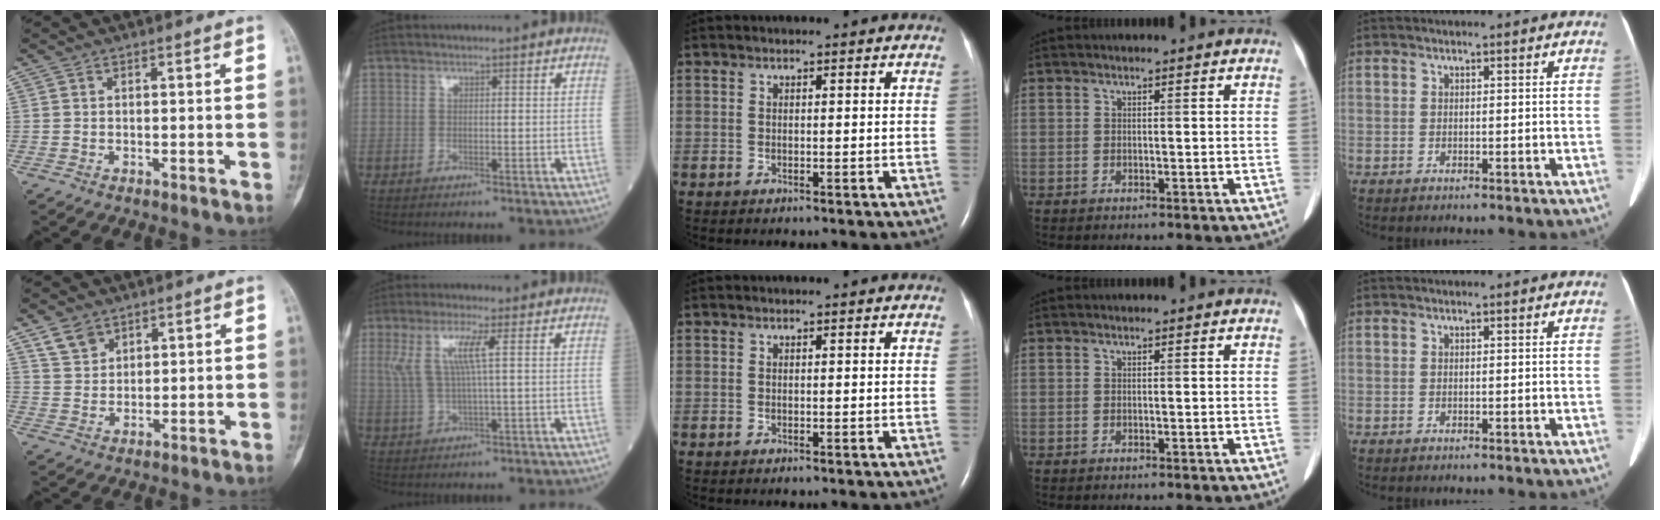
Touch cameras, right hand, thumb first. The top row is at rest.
{"thumb": {"total": 4.6, "force": [3.2, 3.0, 1.4], "torque": [-0.012, -0.017, 0.068]}, "index": {"total": 5.6, "force": [1.8, 0.0, 5.3], "torque": [-0.118, 0.011, 0.040]}}